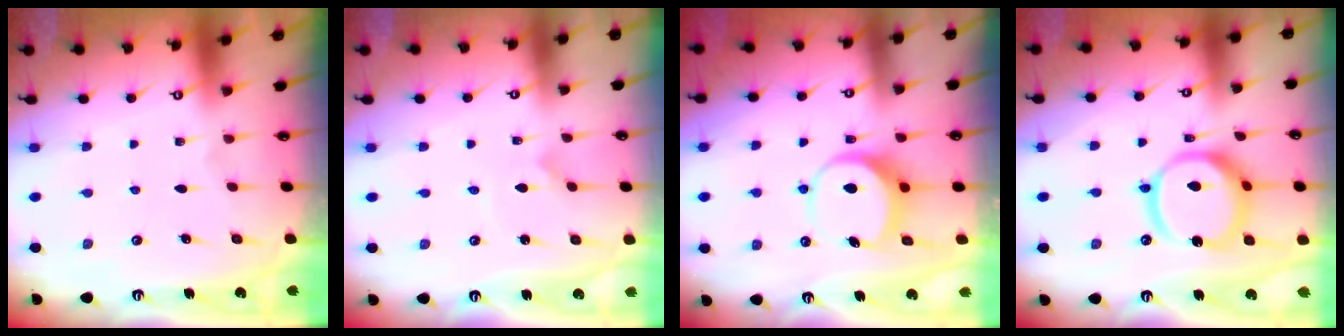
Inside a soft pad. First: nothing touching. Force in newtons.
{"total": 0.9, "press": 0.9, "slide": 0.1}
{"total": 7.9, "press": 7.8, "slide": 0.8}
{"total": 15.5, "press": 15.3, "slide": 1.9}